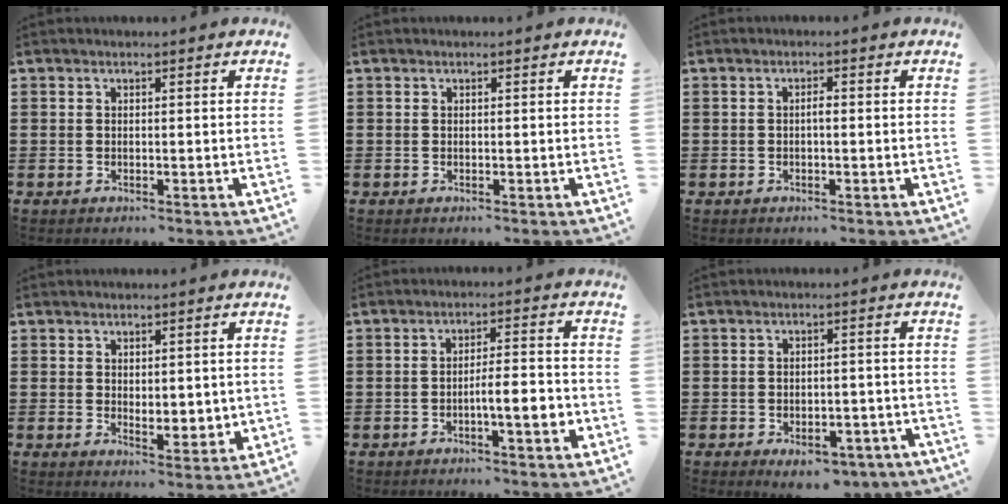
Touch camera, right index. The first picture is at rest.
{"total": 0.0}
{"total": 1.1, "force": [-0.2, 0.3, 1.1], "torque": [-0.021, -0.001, -0.003]}
{"total": 2.7, "force": [1.6, 1.7, 1.5], "torque": [-0.025, 0.009, 0.028]}
{"total": 5.6, "force": [-1.9, 1.1, 5.1], "torque": [-0.078, -0.001, -0.035]}
{"total": 4.1, "force": [-3.2, 1.5, 2.0], "torque": [-0.029, 0.007, -0.057]}